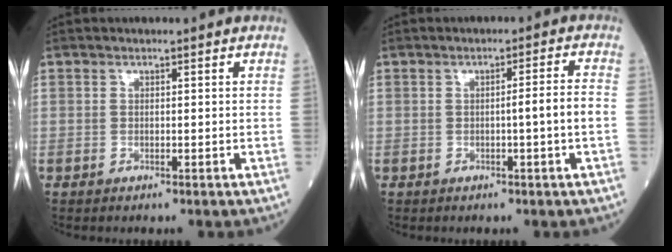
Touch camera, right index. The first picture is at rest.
{"total": 3.3, "force": [-0.8, -0.8, 3.2], "torque": [-0.047, 0.005, -0.011]}